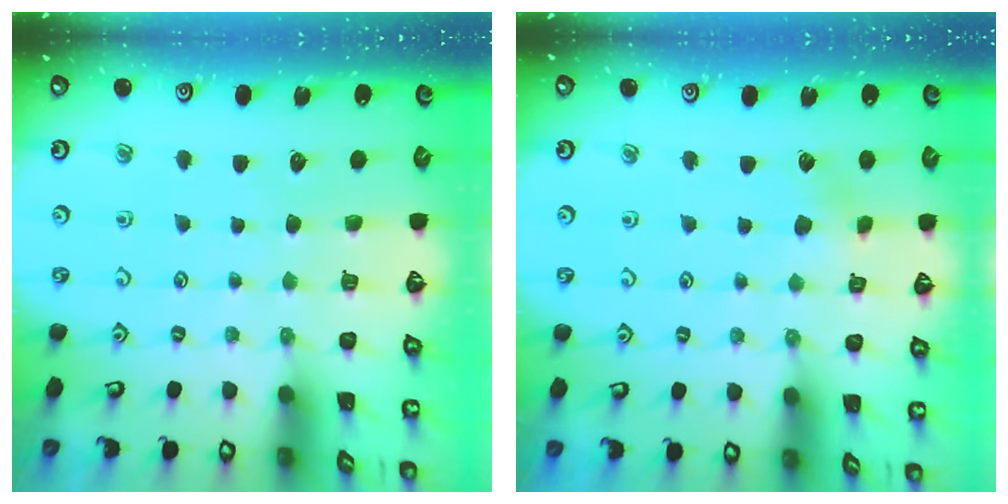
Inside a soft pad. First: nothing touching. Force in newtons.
{"total": 2.7, "press": 2.6, "slide": 0.5}